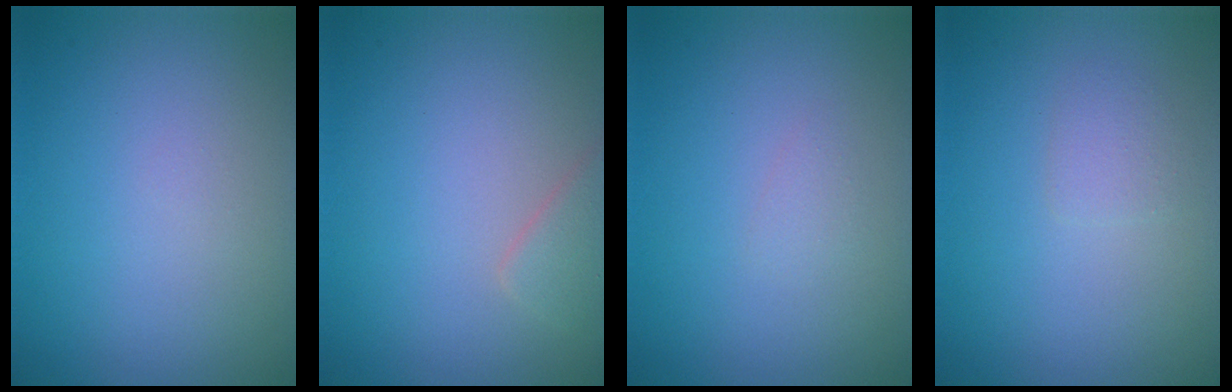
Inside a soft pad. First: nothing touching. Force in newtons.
{"total": 1.8, "press": 1.8, "slide": 0.1}
{"total": 0.6, "press": 0.6, "slide": 0.0}
{"total": 1.1, "press": 1.1, "slide": 0.0}